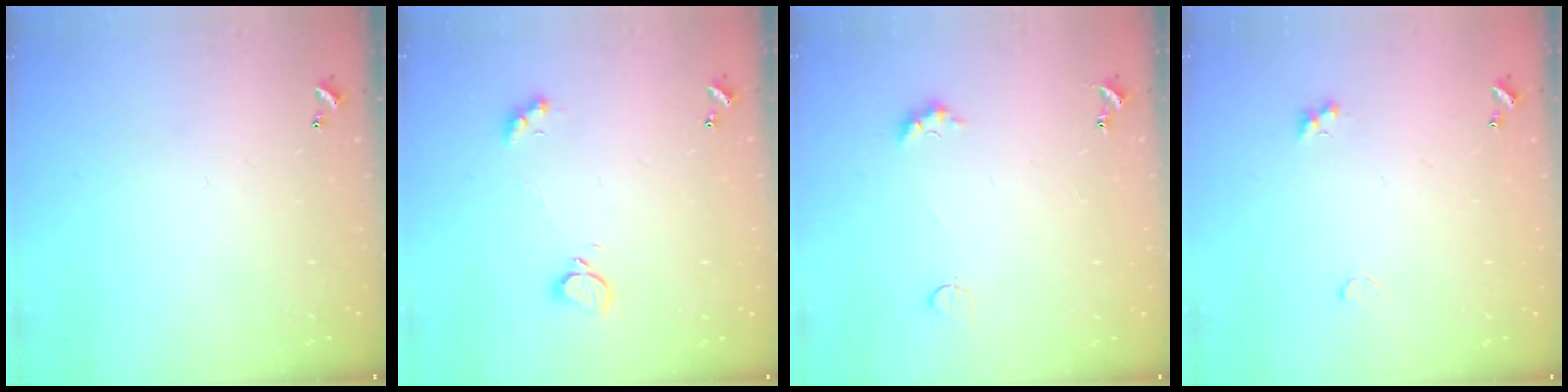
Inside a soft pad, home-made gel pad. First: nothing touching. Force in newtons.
{"total": 2.2, "press": 2.1, "slide": 0.5}
{"total": 2.8, "press": 2.7, "slide": 0.5}
{"total": 2.8, "press": 2.7, "slide": 0.6}